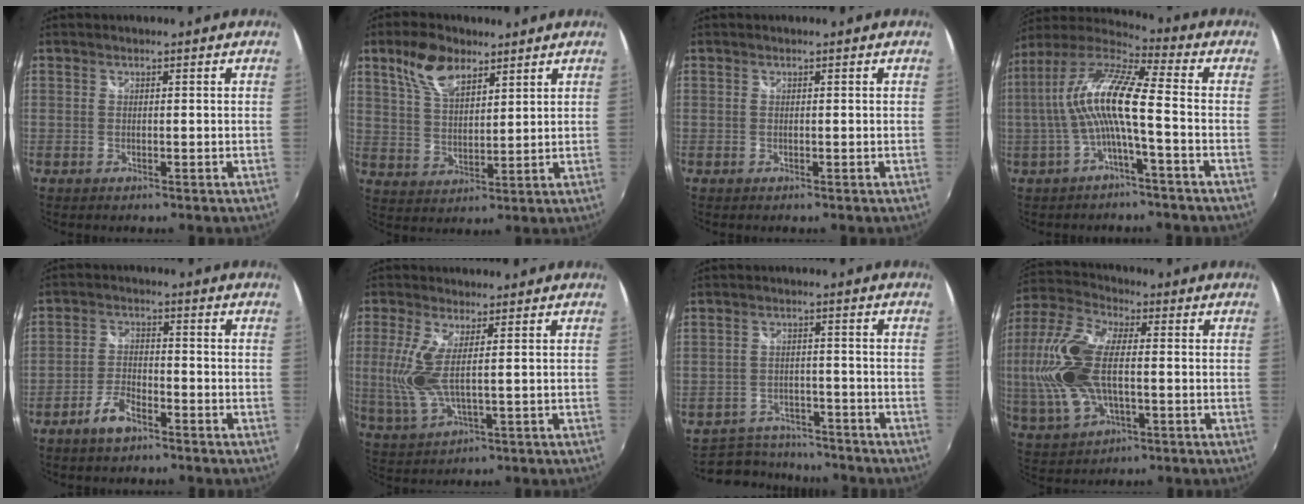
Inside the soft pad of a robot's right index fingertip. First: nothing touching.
{"total": 9.1, "force": [5.7, 4.4, 5.5], "torque": [-0.104, 0.015, 0.112]}
{"total": 0.0}
{"total": 12.2, "force": [-1.6, 1.2, 12.1], "torque": [-0.234, 0.012, -0.031]}
{"total": 5.1, "force": [-3.7, 2.0, 2.9], "torque": [-0.072, 0.003, -0.070]}
{"total": 7.9, "force": [1.0, 2.1, 7.5], "torque": [-0.175, -0.007, 0.027]}
{"total": 9.6, "force": [-8.3, 4.4, 1.6], "torque": [-0.054, 0.011, -0.118]}
{"total": 17.8, "force": [-0.8, 9.3, 15.2], "torque": [-0.336, 0.006, -0.012]}